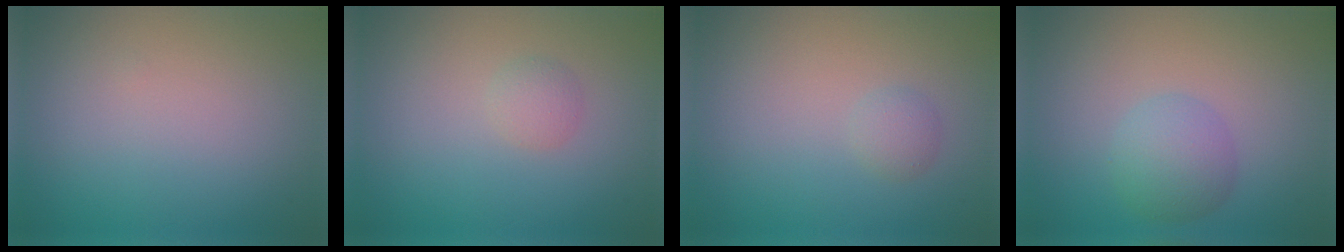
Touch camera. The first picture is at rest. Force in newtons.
{"total": 1.2, "press": 1.2, "slide": 0.1}
{"total": 1.1, "press": 1.1, "slide": 0.0}
{"total": 3.4, "press": 3.4, "slide": 0.1}